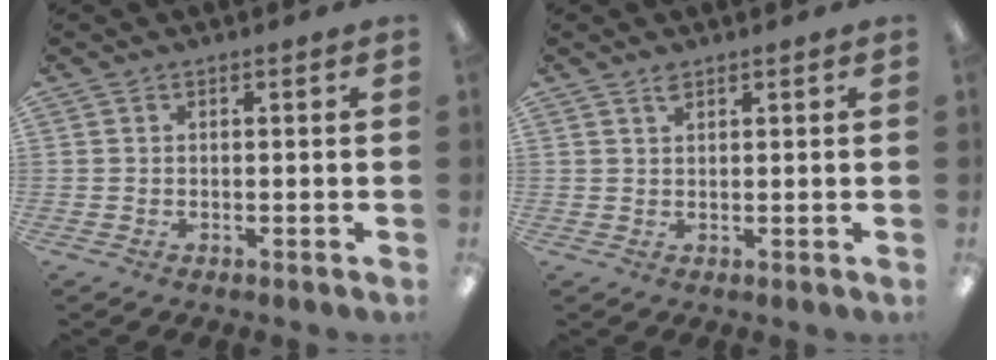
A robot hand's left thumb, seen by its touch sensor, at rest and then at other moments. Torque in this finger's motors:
{"motor_torque": [-0.07, 0.01, -0.10, -0.09, 0.01]}